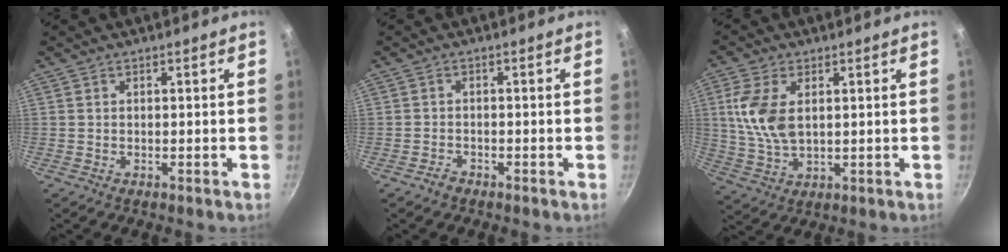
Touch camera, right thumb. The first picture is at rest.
{"total": 1.4, "force": [-1.1, 0.9, 0.4], "torque": [-0.007, 0.012, -0.020]}
{"total": 9.8, "force": [2.1, 5.6, 7.8], "torque": [-0.158, -0.008, 0.045]}